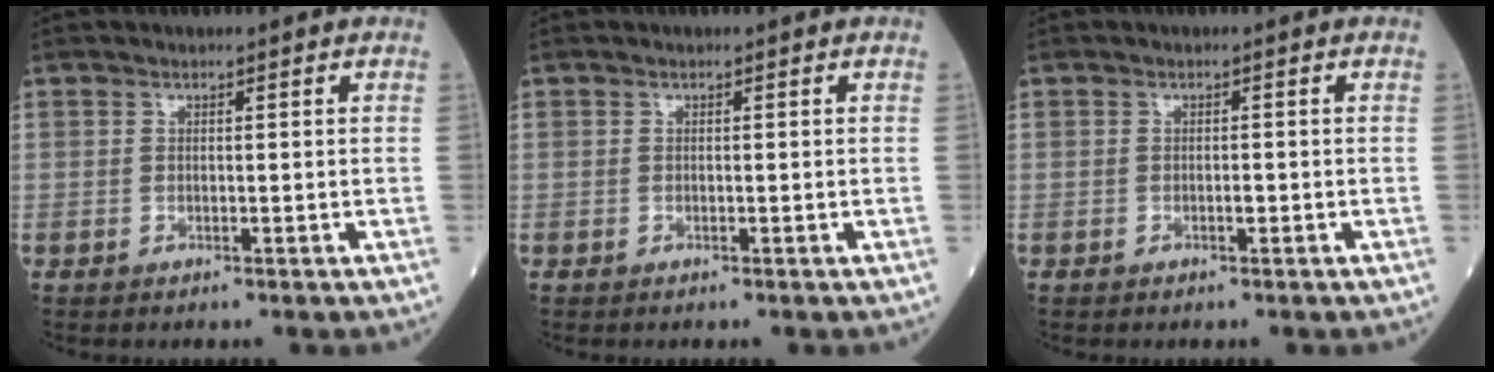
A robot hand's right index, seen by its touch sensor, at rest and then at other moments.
{"total": 0.0}
{"total": 1.0, "force": [-0.4, 0.5, 0.7], "torque": [-0.019, 0.000, -0.006]}